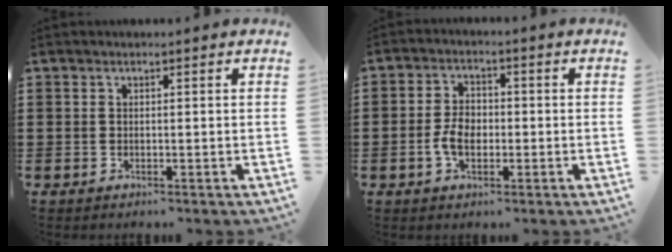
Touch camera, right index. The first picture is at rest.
{"total": 4.3, "force": [-0.9, 2.8, 3.2], "torque": [-0.075, 0.002, -0.021]}